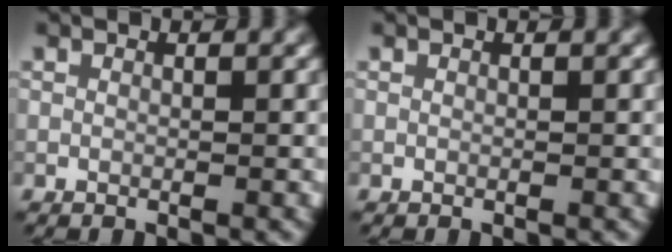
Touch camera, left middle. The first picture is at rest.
{"total": 0.0}